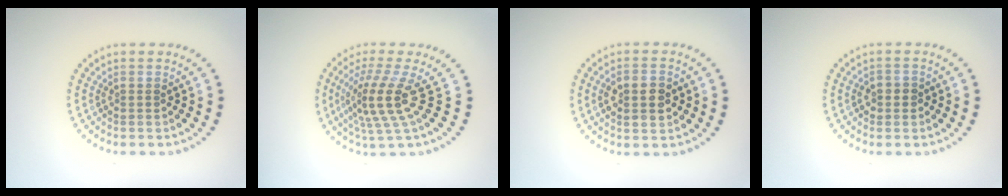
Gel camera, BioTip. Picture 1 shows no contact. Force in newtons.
{"total": 4.5, "press": 3.2, "slide": 3.2}
{"total": 3.1, "press": 3.1, "slide": 0.1}
{"total": 1.6, "press": 1.5, "slide": 0.4}